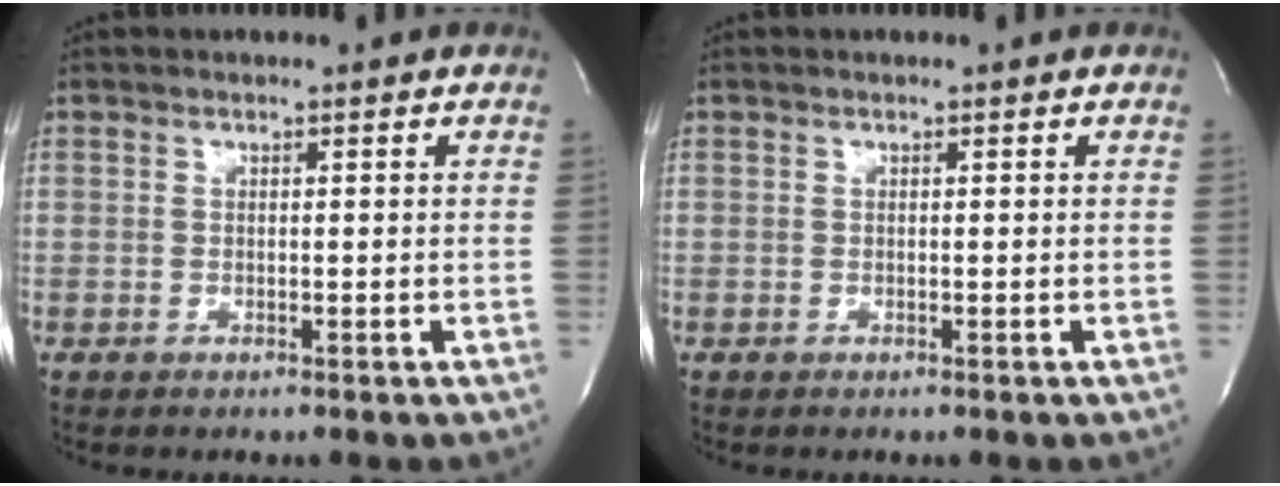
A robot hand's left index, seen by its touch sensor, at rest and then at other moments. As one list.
[{"total": 0.0}]